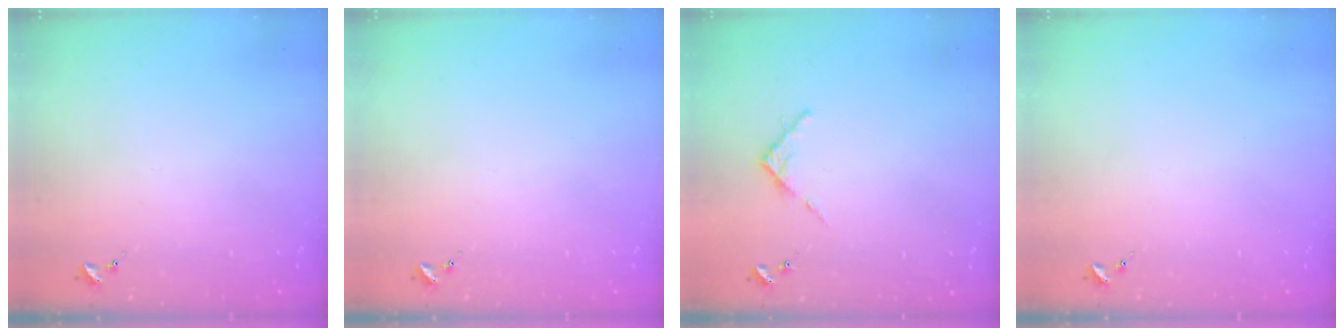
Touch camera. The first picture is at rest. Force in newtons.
{"total": 0.0}
{"total": 3.7, "press": 3.7, "slide": 0.5}
{"total": 0.0}